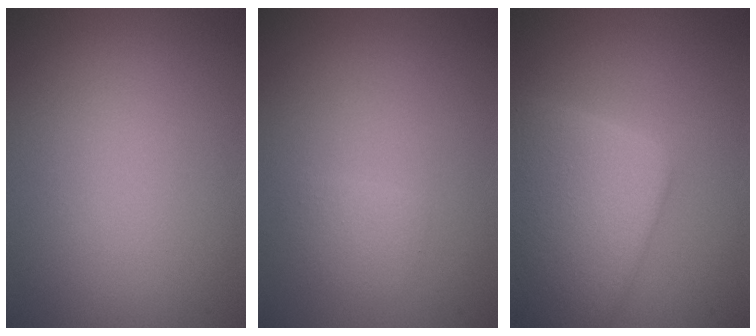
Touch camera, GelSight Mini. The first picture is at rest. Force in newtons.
{"total": 1.2, "press": 1.2, "slide": 0.1}
{"total": 6.5, "press": 6.4, "slide": 0.4}